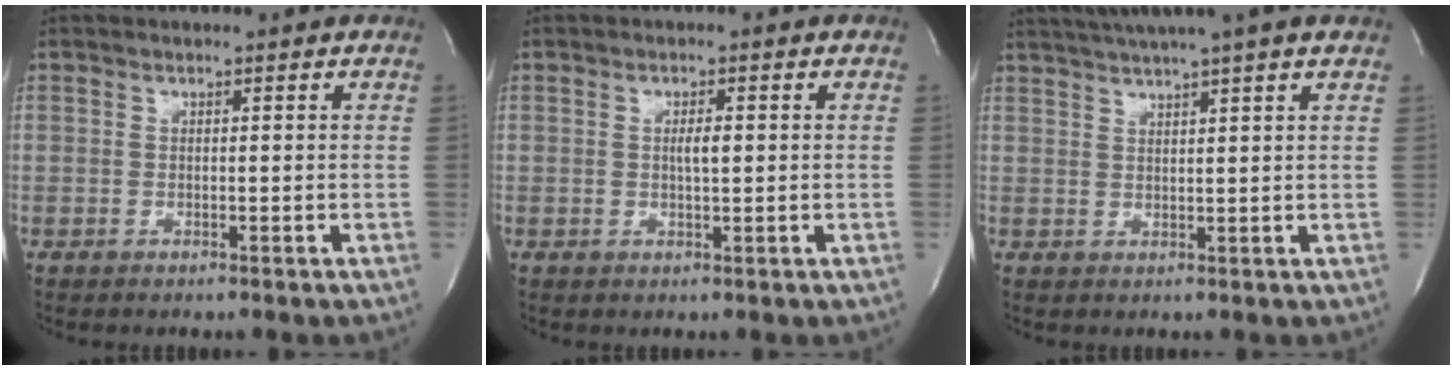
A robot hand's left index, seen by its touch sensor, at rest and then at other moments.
{"total": 1.9, "force": [0.2, 0.4, 1.9], "torque": [-0.034, 0.001, 0.002]}
{"total": 9.4, "force": [7.5, -0.9, 5.5], "torque": [-0.098, 0.026, 0.098]}